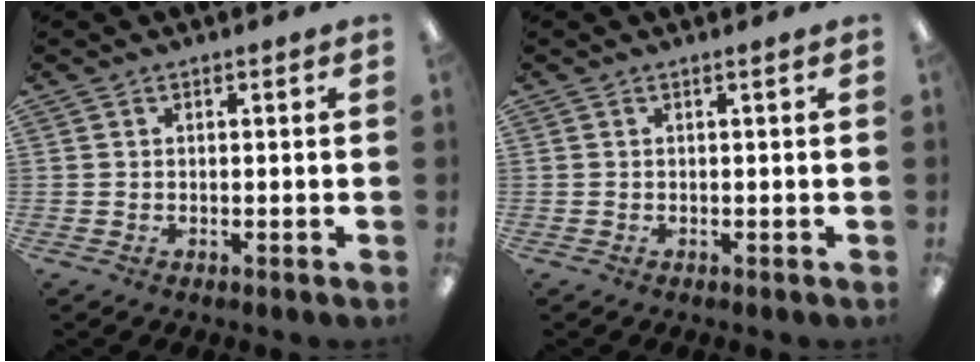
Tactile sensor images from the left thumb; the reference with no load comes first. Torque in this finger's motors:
{"motor_torque": [0.37, -0.25, 0.09, -0.27, 0.00]}